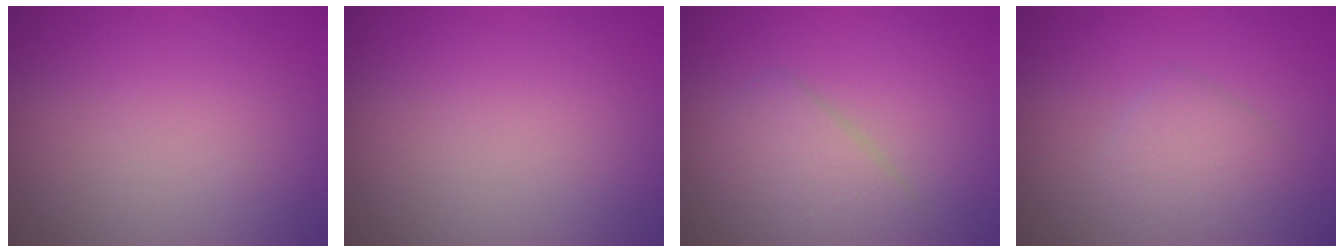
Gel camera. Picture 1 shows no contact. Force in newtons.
{"total": 0.0}
{"total": 2.8, "press": 2.7, "slide": 0.2}
{"total": 2.2, "press": 2.2, "slide": 0.1}